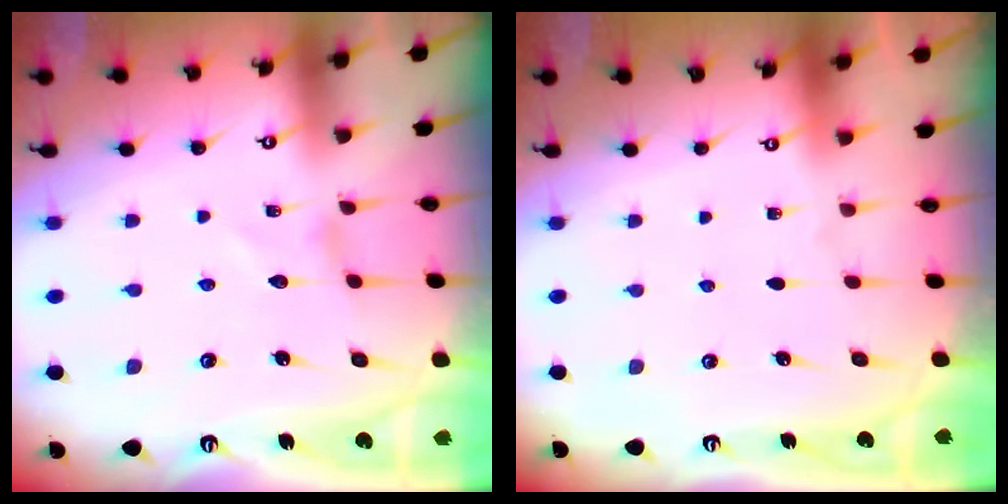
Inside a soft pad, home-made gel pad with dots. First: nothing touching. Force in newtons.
{"total": 0.0}